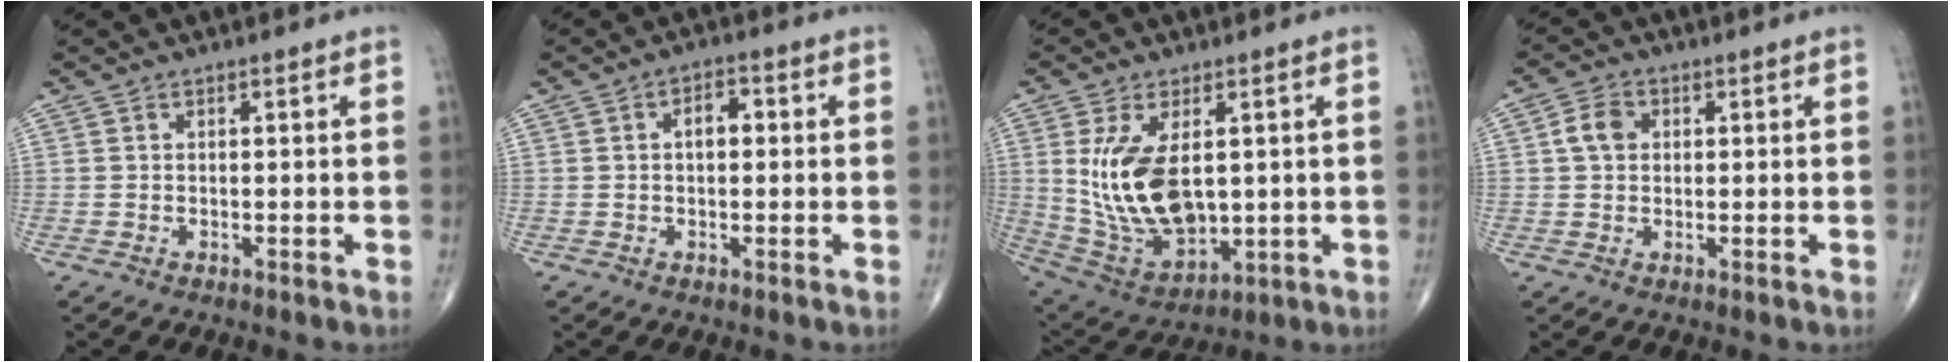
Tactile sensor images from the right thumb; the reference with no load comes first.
{"total": 3.8, "force": [0.4, 2.2, 3.0], "torque": [-0.043, 0.012, 0.002]}
{"total": 16.1, "force": [1.9, 8.9, 13.3], "torque": [-0.241, -0.017, 0.060]}
{"total": 4.3, "force": [0.8, 3.3, 2.5], "torque": [-0.043, 0.007, 0.011]}